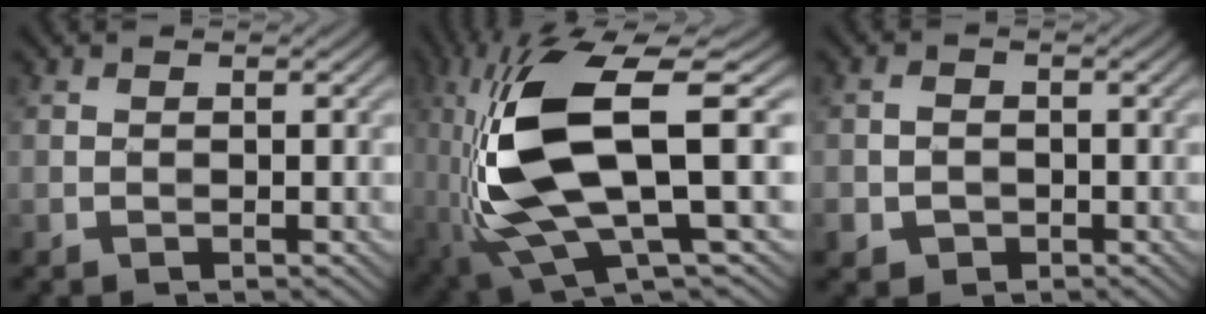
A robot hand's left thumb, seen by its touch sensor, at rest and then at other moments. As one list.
[{"total": 14.3, "force": [-1.1, 4.4, 13.6], "torque": [-0.298, -0.003, -0.017]}, {"total": 2.4, "force": [-1.0, 2.1, 0.9], "torque": [-0.020, -0.002, -0.016]}]